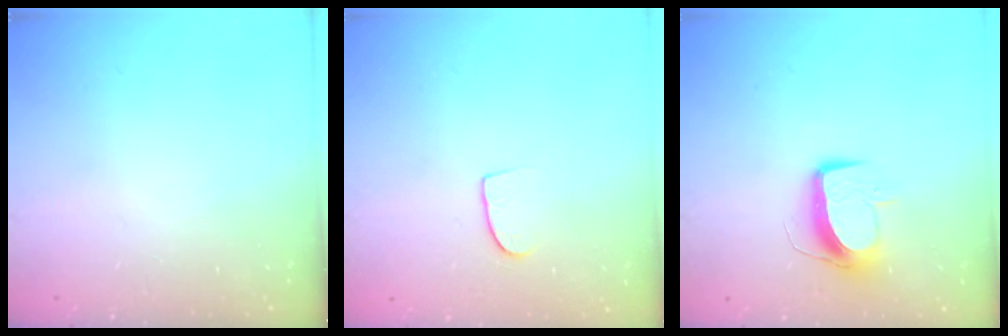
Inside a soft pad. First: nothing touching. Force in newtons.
{"total": 6.8, "press": 6.8, "slide": 0.6}
{"total": 9.8, "press": 9.7, "slide": 1.0}